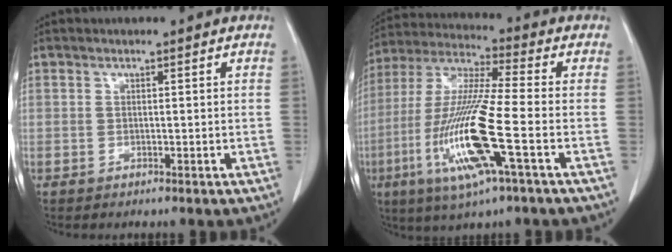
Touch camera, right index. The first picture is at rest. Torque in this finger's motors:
{"motor_torque": [2.14, 0.00, 0.63, 0.19]}